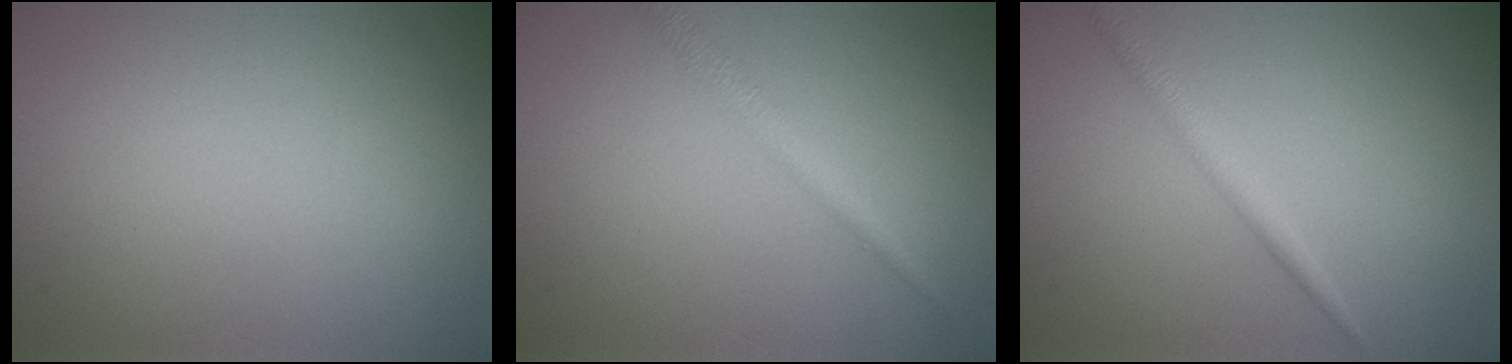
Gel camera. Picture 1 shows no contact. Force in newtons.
{"total": 1.9, "press": 1.9, "slide": 0.1}
{"total": 1.7, "press": 1.7, "slide": 0.1}